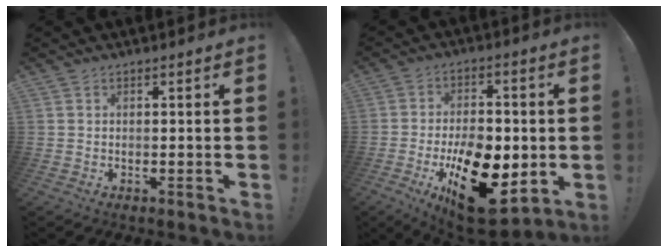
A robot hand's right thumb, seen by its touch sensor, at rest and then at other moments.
{"total": 22.0, "force": [-7.1, 12.3, 16.8], "torque": [-0.260, 0.036, -0.097]}